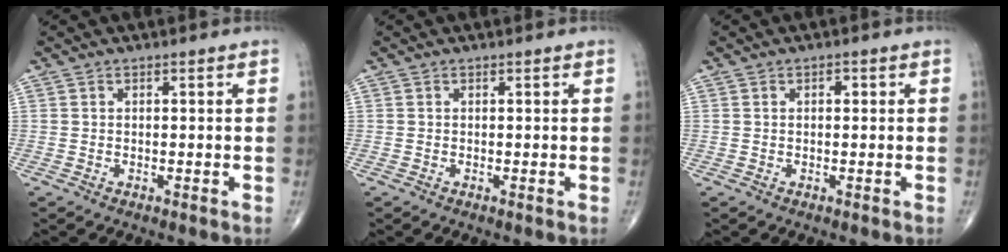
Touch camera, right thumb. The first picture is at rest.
{"total": 0.0}
{"total": 1.1, "force": [0.3, 0.7, 0.8], "torque": [-0.009, 0.004, 0.002]}